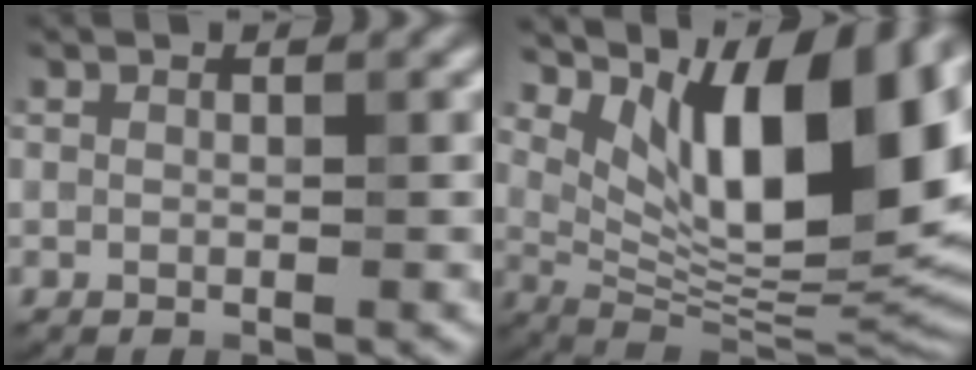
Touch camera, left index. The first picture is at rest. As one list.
[{"total": 14.6, "force": [5.7, 5.9, 12.1], "torque": [-0.164, -0.005, 0.105]}]